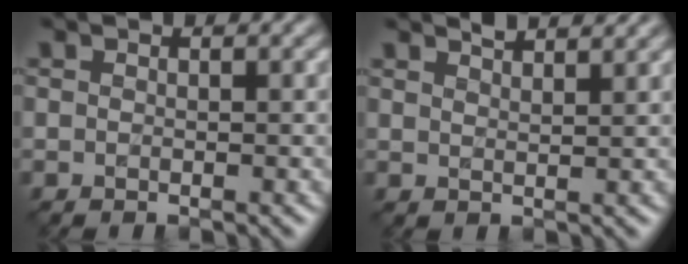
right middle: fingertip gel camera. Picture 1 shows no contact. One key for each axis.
{"total": 2.4, "fx": 2.1, "fy": 0.5, "fz": 1.0, "tx": -0.005, "ty": 0.006, "tz": 0.025}